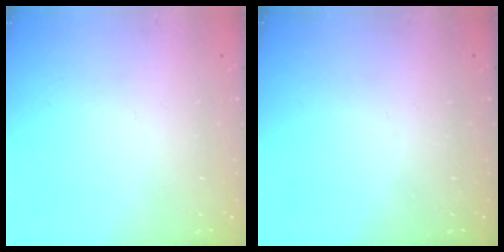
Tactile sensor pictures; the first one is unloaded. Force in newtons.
{"total": 0.0}